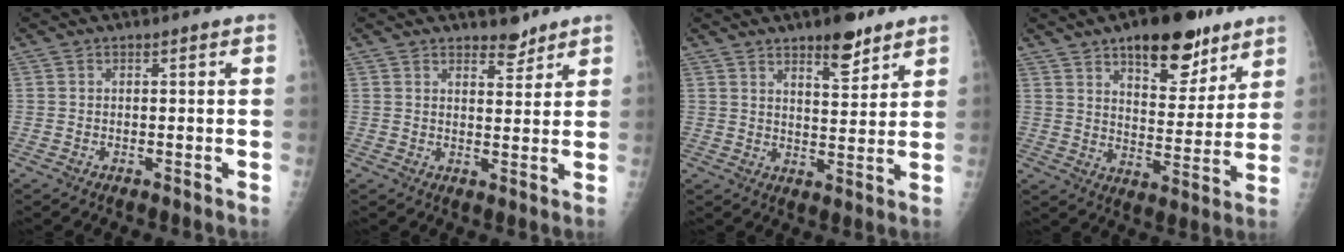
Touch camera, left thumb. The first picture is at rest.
{"total": 3.6, "force": [3.0, 1.5, 1.3], "torque": [-0.004, -0.024, 0.047]}
{"total": 8.0, "force": [5.5, 2.7, 5.1], "torque": [-0.058, -0.036, 0.083]}
{"total": 16.2, "force": [10.3, 7.1, 10.3], "torque": [-0.096, -0.057, 0.155]}